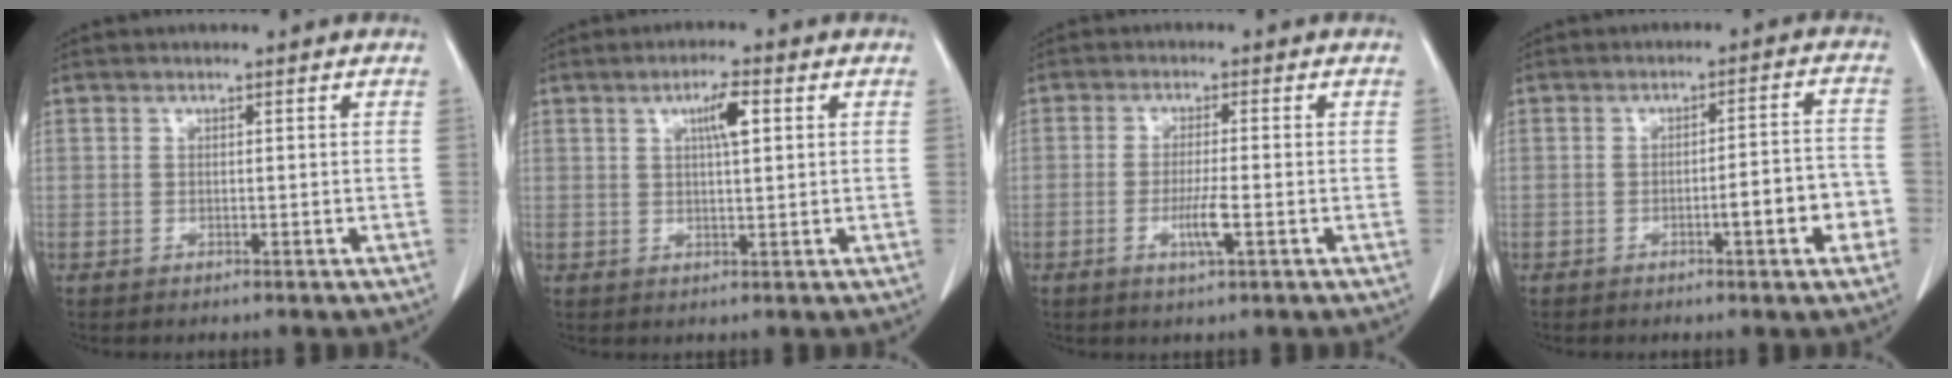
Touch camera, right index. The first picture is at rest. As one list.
[{"total": 4.2, "force": [1.5, 0.6, 3.9], "torque": [-0.069, 0.003, 0.025]}, {"total": 4.0, "force": [-1.3, 0.0, 3.8], "torque": [-0.073, -0.007, -0.024]}, {"total": 6.8, "force": [-2.6, 0.8, 6.3], "torque": [-0.078, 0.016, -0.032]}]